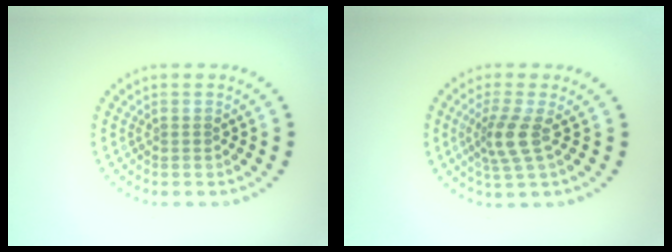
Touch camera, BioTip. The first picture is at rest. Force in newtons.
{"total": 3.0, "press": 2.1, "slide": 2.1}